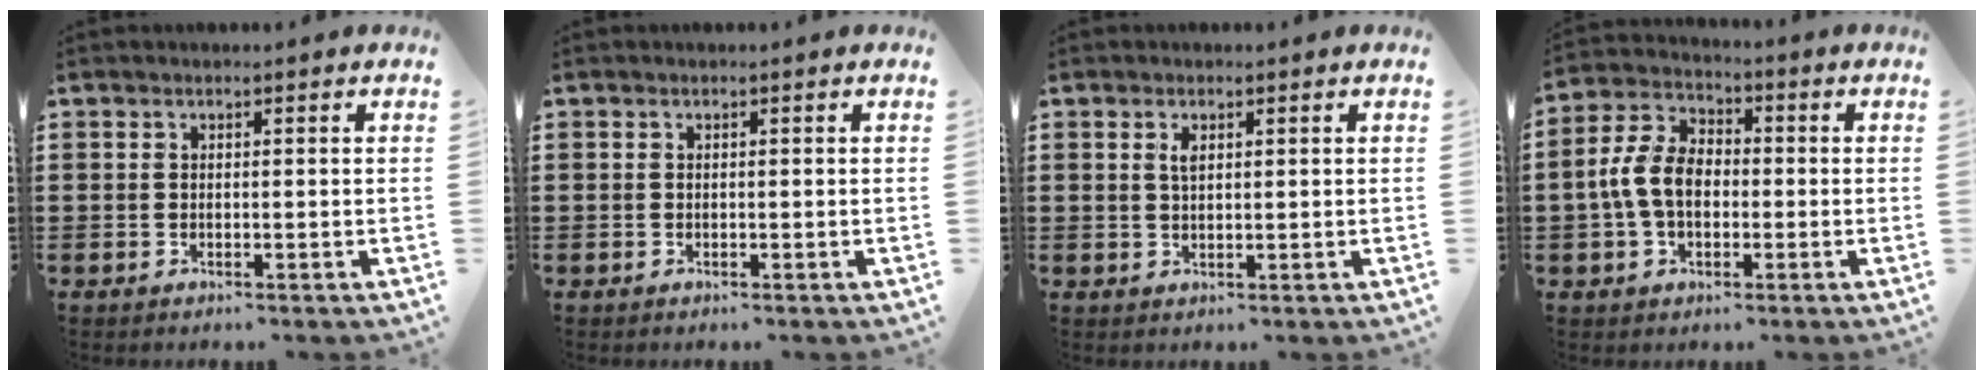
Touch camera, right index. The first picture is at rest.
{"total": 0.0}
{"total": 1.7, "force": [0.7, 0.7, 1.4], "torque": [-0.031, 0.004, 0.011]}
{"total": 7.8, "force": [-0.9, 5.1, 5.8], "torque": [-0.150, 0.001, -0.026]}